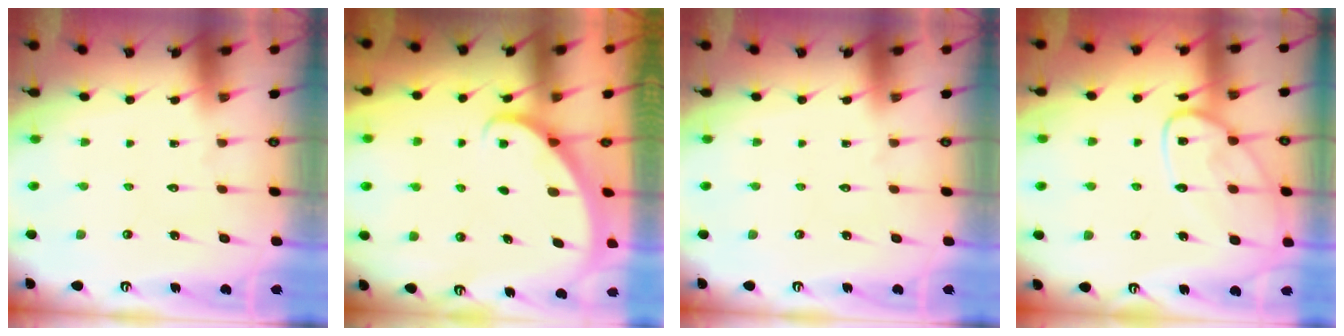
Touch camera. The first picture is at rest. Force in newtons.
{"total": 2.1, "press": 2.1, "slide": 0.1}
{"total": 0.0}
{"total": 12.9, "press": 12.8, "slide": 1.0}